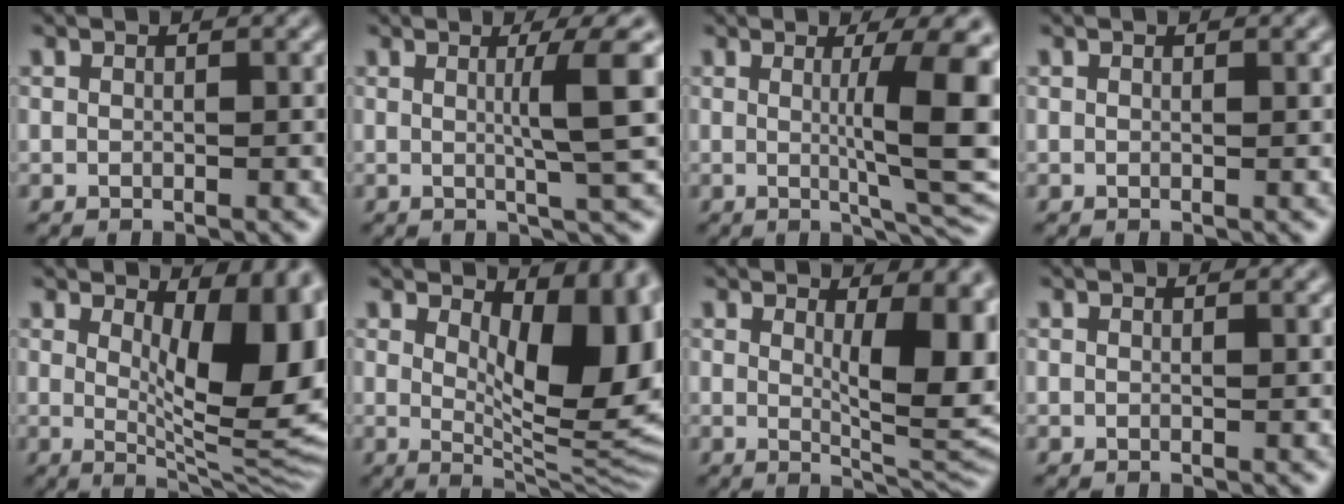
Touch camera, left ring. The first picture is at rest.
{"total": 5.5, "force": [0.8, 0.7, 5.4], "torque": [-0.077, 0.005, 0.012]}
{"total": 9.2, "force": [0.8, 2.1, 8.9], "torque": [-0.103, -0.003, 0.013]}
{"total": 0.0}
{"total": 11.2, "force": [2.1, 4.1, 10.2], "torque": [-0.116, -0.015, 0.035]}
{"total": 10.6, "force": [2.7, 4.5, 9.2], "torque": [-0.113, -0.013, 0.047]}
{"total": 8.9, "force": [1.5, 2.8, 8.3], "torque": [-0.103, -0.011, 0.031]}
{"total": 0.0}